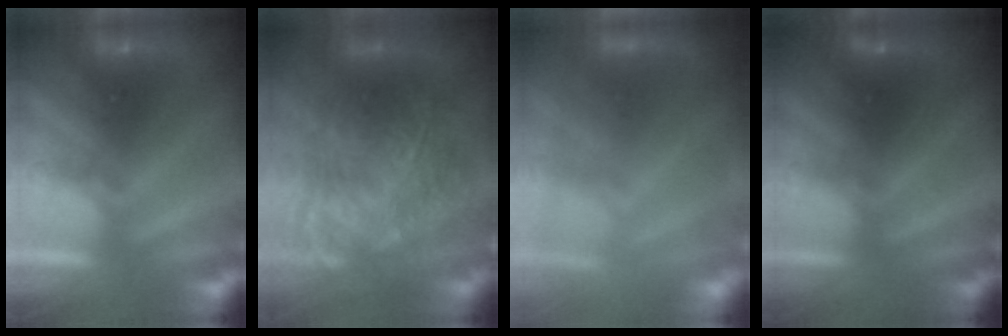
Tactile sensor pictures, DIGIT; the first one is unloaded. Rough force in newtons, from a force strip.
{"total": 7.6}
{"total": 8.6}
{"total": 1.3}